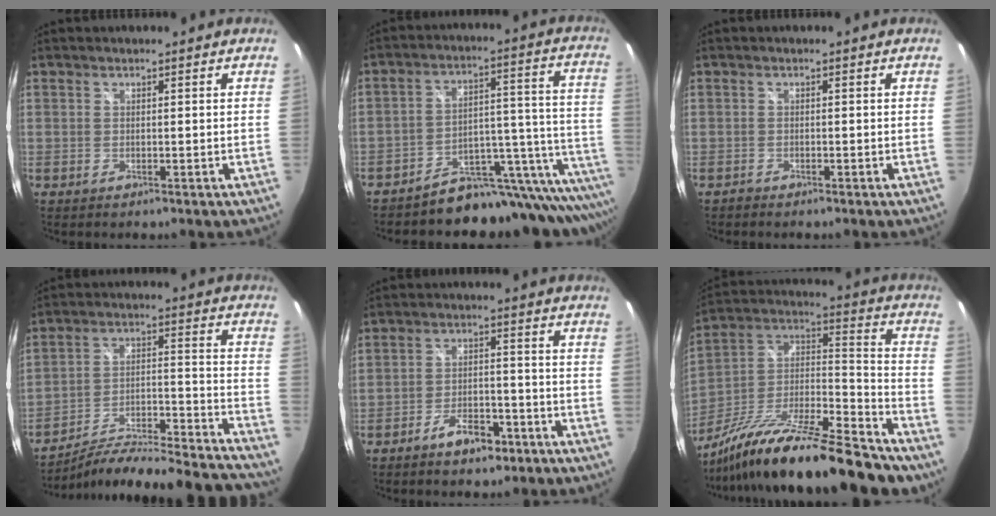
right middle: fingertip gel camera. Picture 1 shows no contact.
{"total": 18.1, "force": [-16.0, 6.6, 5.5], "torque": [-0.025, 0.037, -0.234]}
{"total": 0.7, "force": [-0.7, 0.2, 0.0], "torque": [-0.004, 0.000, -0.014]}
{"total": 25.1, "force": [-22.2, 2.4, 11.4], "torque": [-0.153, -0.028, -0.323]}
{"total": 6.9, "force": [-4.7, 3.1, 4.0], "torque": [-0.081, 0.009, -0.068]}
{"total": 28.6, "force": [-20.8, 7.0, 18.3], "torque": [-0.313, -0.023, -0.330]}